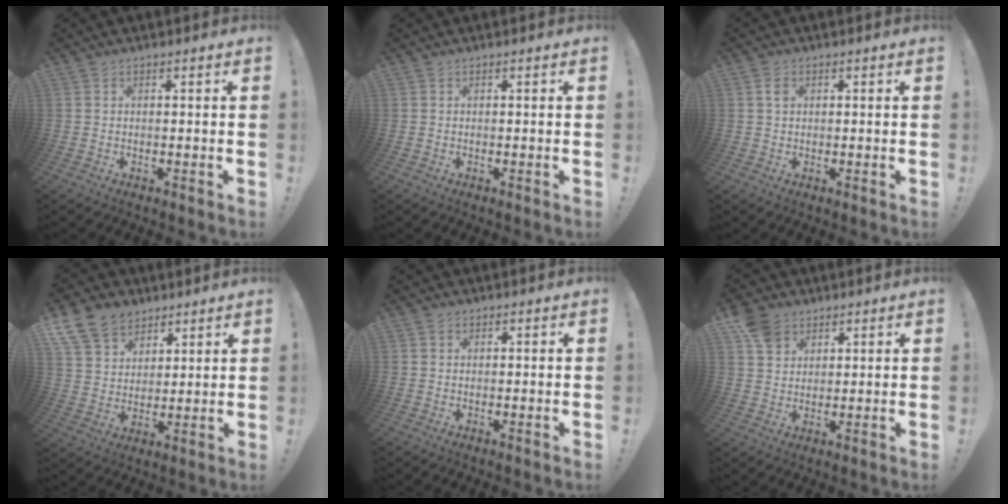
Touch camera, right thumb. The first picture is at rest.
{"total": 0.0}
{"total": 2.5, "force": [0.6, 2.2, 1.0], "torque": [-0.002, -0.003, 0.008]}
{"total": 12.6, "force": [8.2, 8.7, 4.0], "torque": [-0.075, -0.054, 0.163]}
{"total": 0.8, "force": [0.5, 0.6, 0.0], "torque": [0.004, -0.001, 0.008]}
{"total": 7.4, "force": [4.4, 5.4, 2.6], "torque": [-0.031, -0.024, 0.087]}